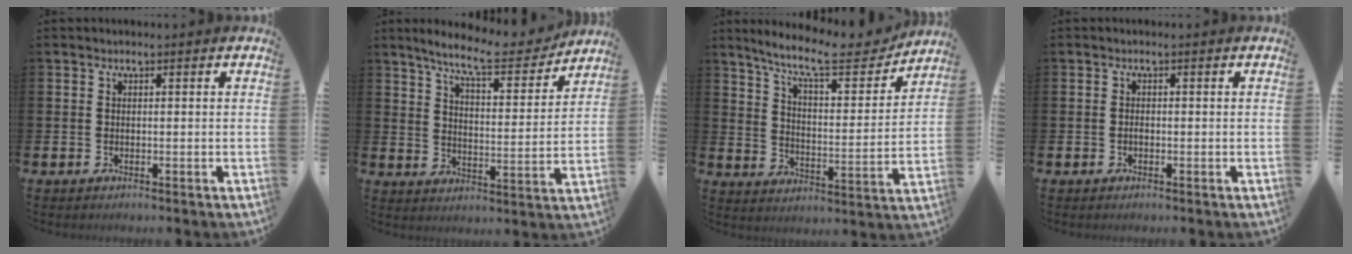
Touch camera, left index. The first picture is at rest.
{"total": 9.2, "force": [8.2, 1.5, 3.8], "torque": [-0.089, -0.049, 0.140]}
{"total": 11.2, "force": [9.9, 2.2, 4.8], "torque": [-0.113, -0.063, 0.168]}
{"total": 0.6, "force": [-0.2, 0.3, 0.5], "torque": [-0.014, 0.002, -0.004]}